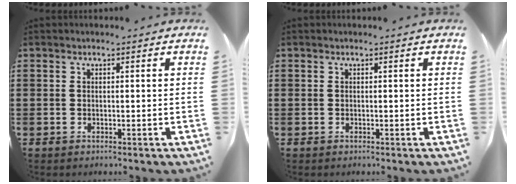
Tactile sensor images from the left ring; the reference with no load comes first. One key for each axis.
{"total": 0.0}